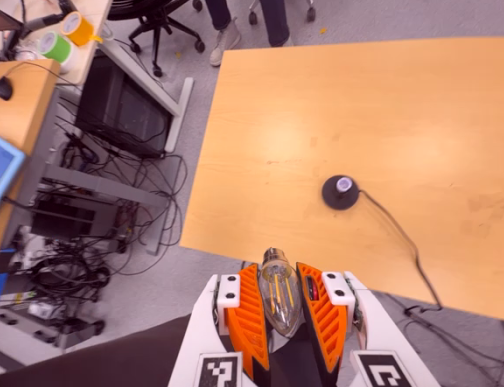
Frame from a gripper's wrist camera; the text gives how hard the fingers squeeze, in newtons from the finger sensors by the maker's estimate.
{"total": 13.7, "left": 14.1, "right": 13.3}